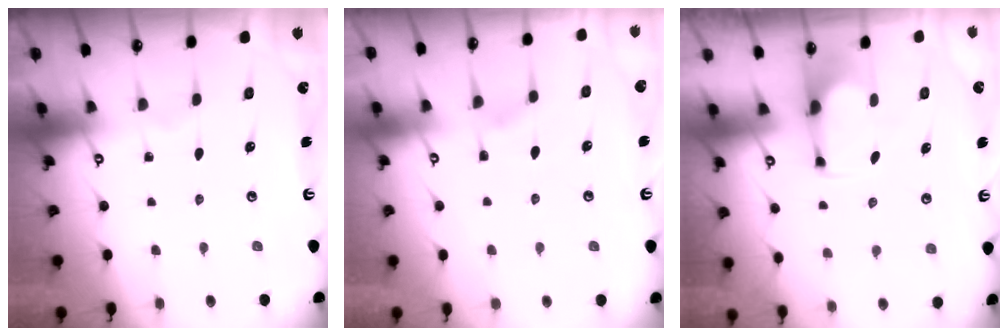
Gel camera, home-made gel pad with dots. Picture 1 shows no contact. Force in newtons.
{"total": 1.6, "press": 0.8, "slide": 1.4}
{"total": 2.6, "press": 2.5, "slide": 0.9}